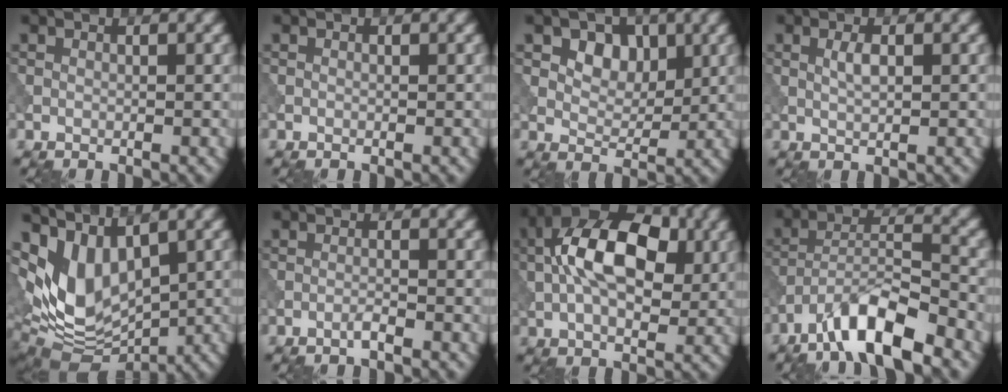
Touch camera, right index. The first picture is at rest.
{"total": 0.0}
{"total": 3.9, "force": [1.5, 2.8, 2.2], "torque": [-0.037, -0.015, 0.025]}
{"total": 1.4, "force": [0.2, 0.5, 1.3], "torque": [-0.032, -0.002, 0.005]}
{"total": 8.3, "force": [1.4, 5.1, 6.4], "torque": [-0.126, -0.023, 0.034]}
{"total": 1.0, "force": [-0.8, 0.0, 0.6], "torque": [-0.014, 0.001, -0.020]}
{"total": 10.8, "force": [1.3, 6.2, 8.7], "torque": [-0.160, 0.012, 0.008]}
{"total": 7.8, "force": [-5.4, 1.9, 5.2], "torque": [-0.090, 0.009, -0.102]}